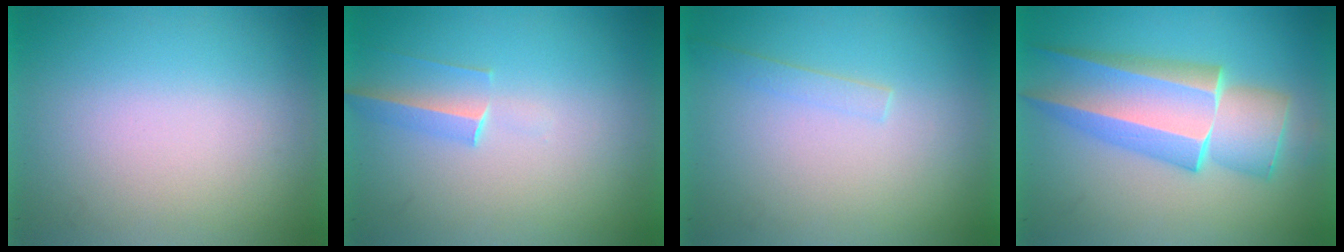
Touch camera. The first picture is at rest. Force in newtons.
{"total": 1.4}
{"total": 1.1}
{"total": 6.4}